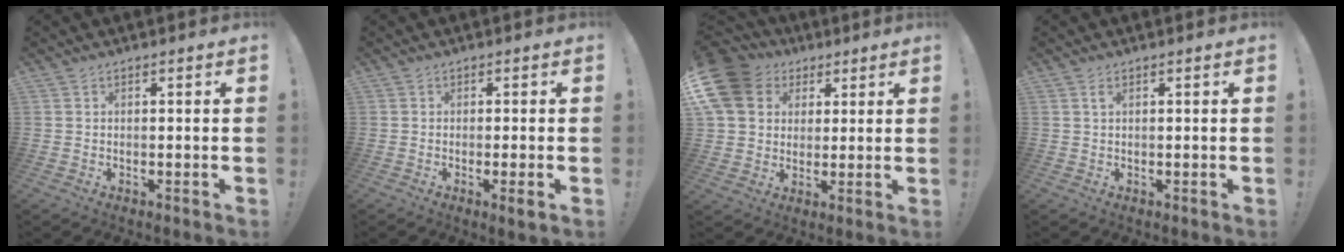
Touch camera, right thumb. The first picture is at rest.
{"total": 3.1, "force": [-0.8, -0.4, 3.0], "torque": [-0.053, -0.004, -0.012]}
{"total": 14.7, "force": [5.4, 11.8, 6.8], "torque": [-0.118, -0.019, 0.110]}
{"total": 1.2, "force": [0.5, 0.4, 1.0], "torque": [-0.017, 0.000, 0.008]}